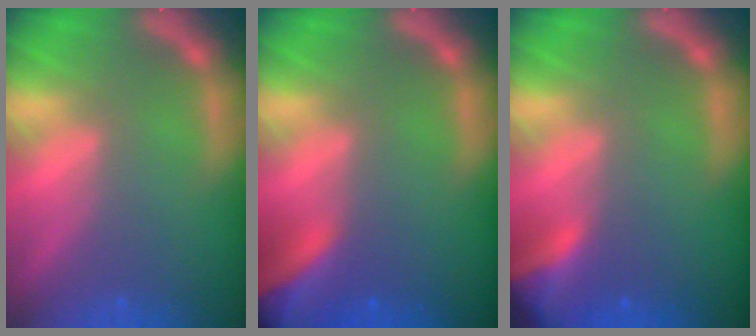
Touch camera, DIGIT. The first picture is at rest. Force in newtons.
{"total": 10.0}
{"total": 5.4}